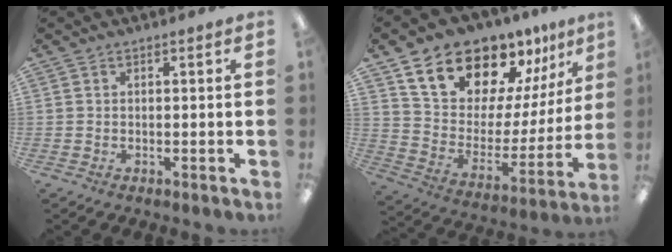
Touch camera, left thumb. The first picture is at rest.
{"total": 18.5, "force": [15.6, 8.0, 5.8], "torque": [-0.106, -0.126, 0.279]}